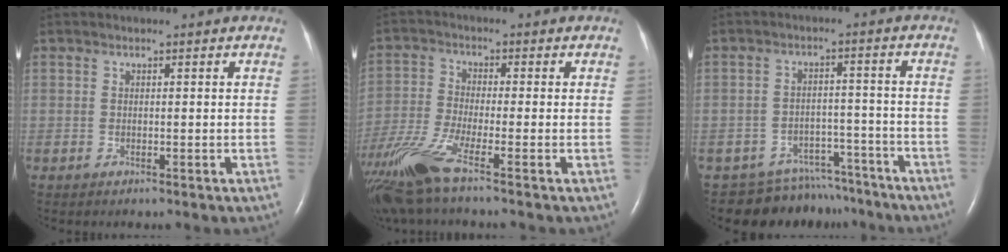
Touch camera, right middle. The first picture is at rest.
{"total": 9.9, "force": [-6.6, 0.3, 7.4], "torque": [-0.163, -0.029, -0.130]}
{"total": 9.6, "force": [-8.6, 4.3, -0.2], "torque": [0.014, 0.028, -0.113]}